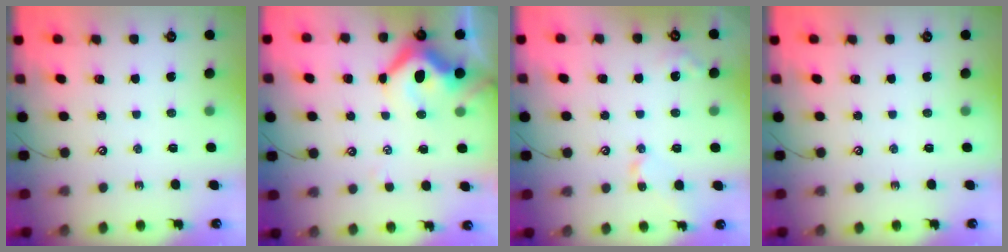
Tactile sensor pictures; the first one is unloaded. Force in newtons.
{"total": 8.6, "press": 8.4, "slide": 1.8}
{"total": 3.7, "press": 3.7, "slide": 0.2}
{"total": 0.0}